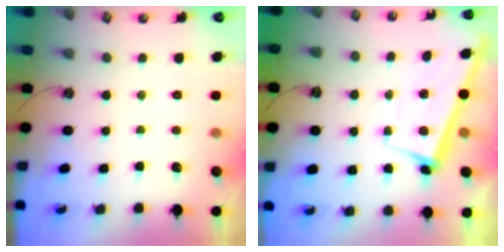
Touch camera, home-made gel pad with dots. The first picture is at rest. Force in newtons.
{"total": 2.9, "press": 2.9, "slide": 0.4}